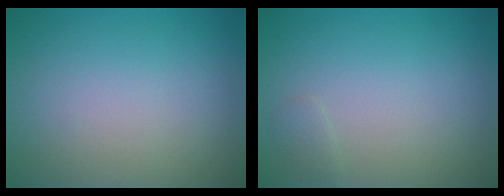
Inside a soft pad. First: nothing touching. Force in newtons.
{"total": 0.6, "press": 0.6, "slide": 0.0}